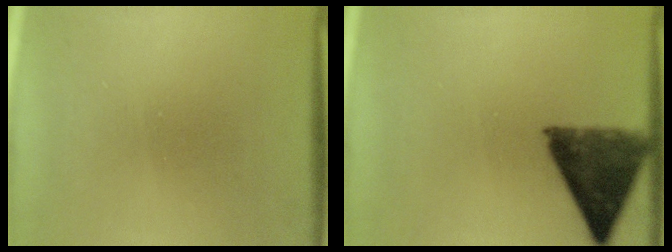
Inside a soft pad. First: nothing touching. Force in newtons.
{"total": 7.8}